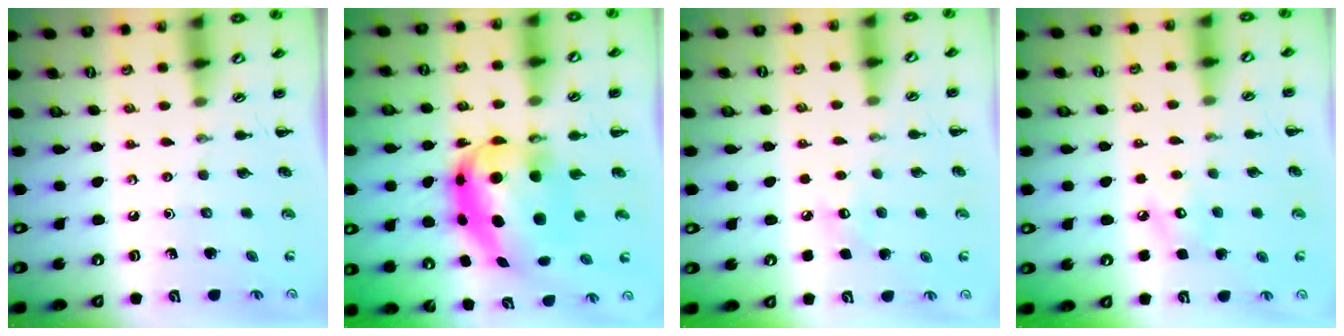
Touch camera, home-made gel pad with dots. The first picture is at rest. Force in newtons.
{"total": 11.7, "press": 11.4, "slide": 2.6}
{"total": 5.1, "press": 4.9, "slide": 1.4}
{"total": 4.4, "press": 4.3, "slide": 0.8}